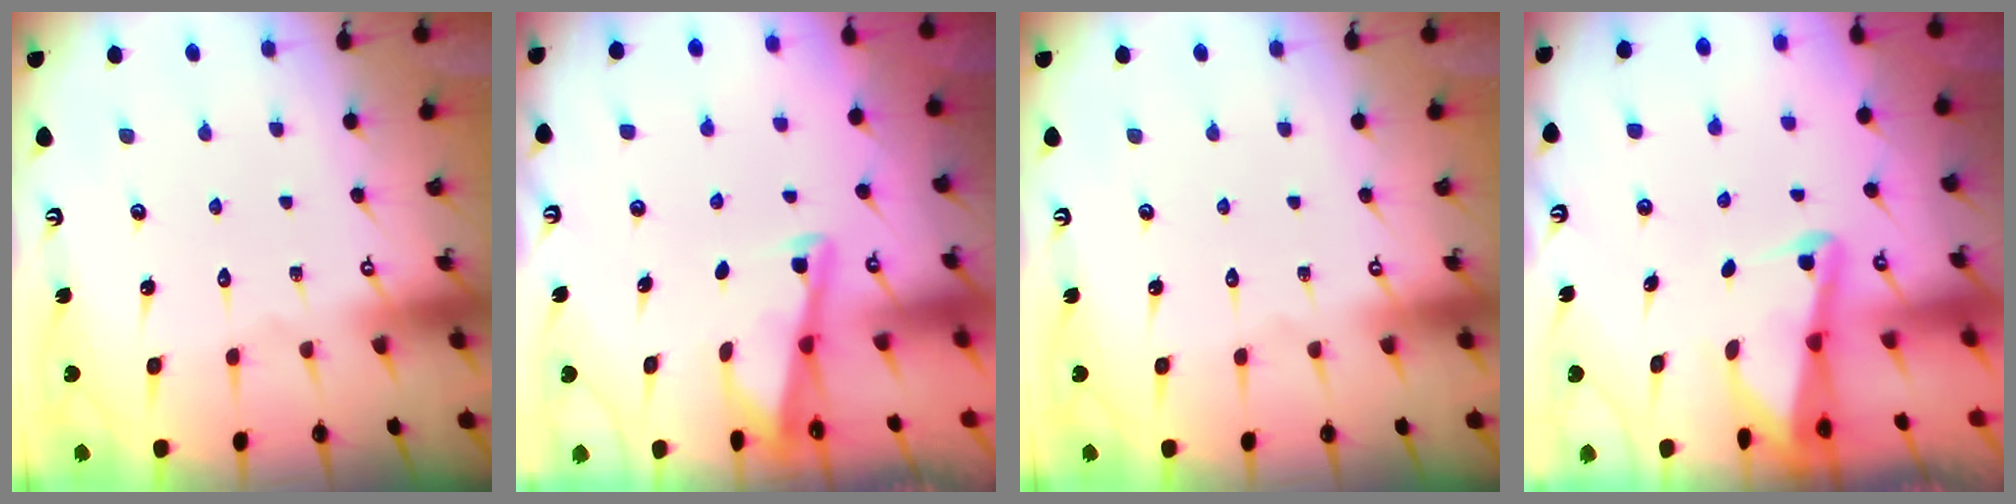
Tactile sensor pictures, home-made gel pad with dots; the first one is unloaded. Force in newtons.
{"total": 3.0, "press": 3.0, "slide": 0.3}
{"total": 0.0}
{"total": 2.6, "press": 2.5, "slide": 0.6}